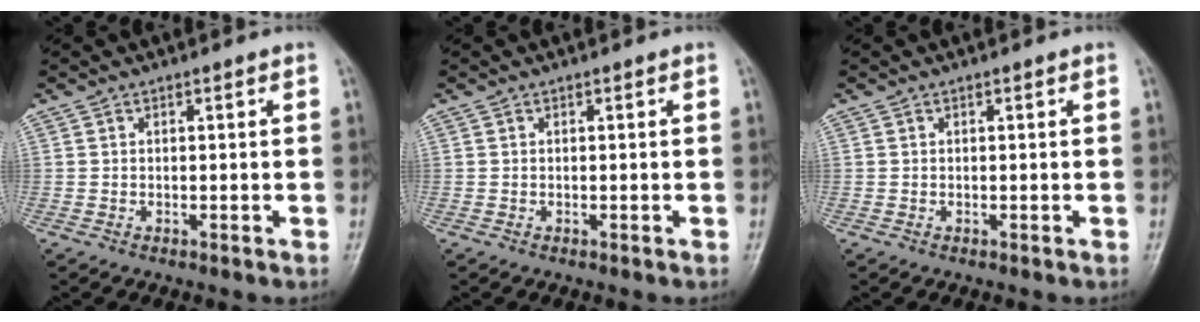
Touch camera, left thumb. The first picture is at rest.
{"total": 0.0}
{"total": 0.0}